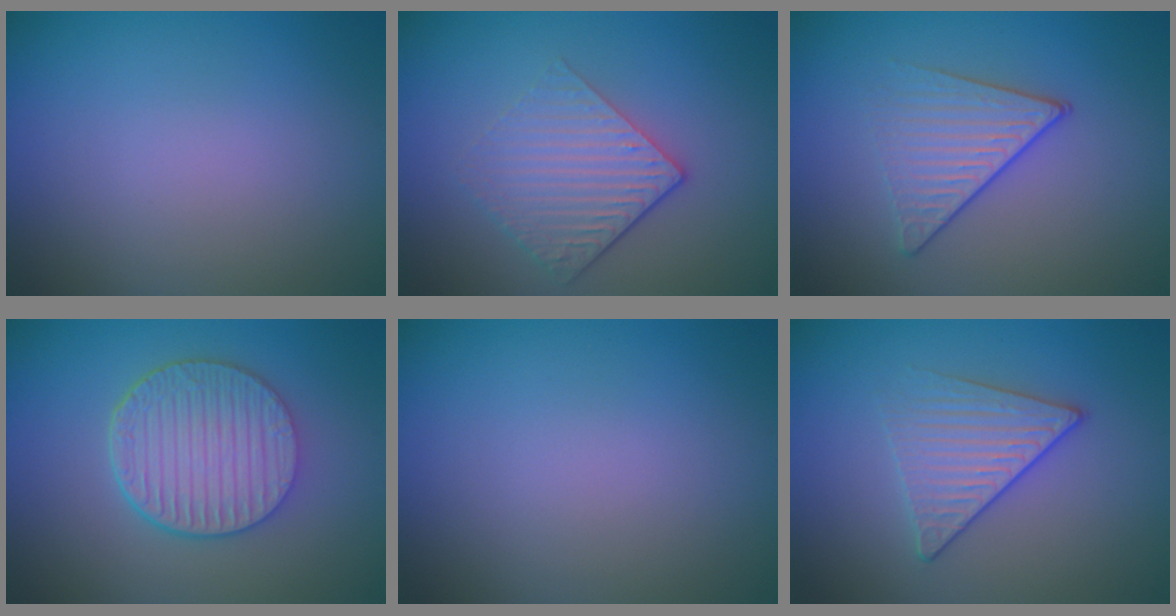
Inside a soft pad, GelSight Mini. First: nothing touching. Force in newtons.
{"total": 3.8, "press": 2.8, "slide": 2.6}
{"total": 3.8, "press": 2.8, "slide": 2.5}
{"total": 6.3, "press": 4.7, "slide": 4.1}
{"total": 0.0}
{"total": 2.7, "press": 2.4, "slide": 1.2}